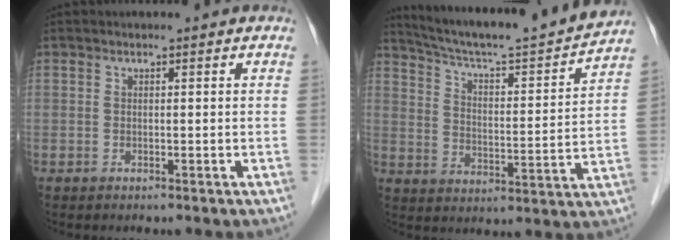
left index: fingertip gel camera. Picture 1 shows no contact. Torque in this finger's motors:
{"motor_torque": [0.16, -0.43, 0.21, 0.10]}